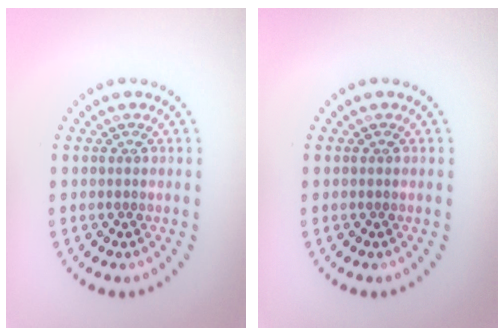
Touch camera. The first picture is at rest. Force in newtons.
{"total": 0.0}